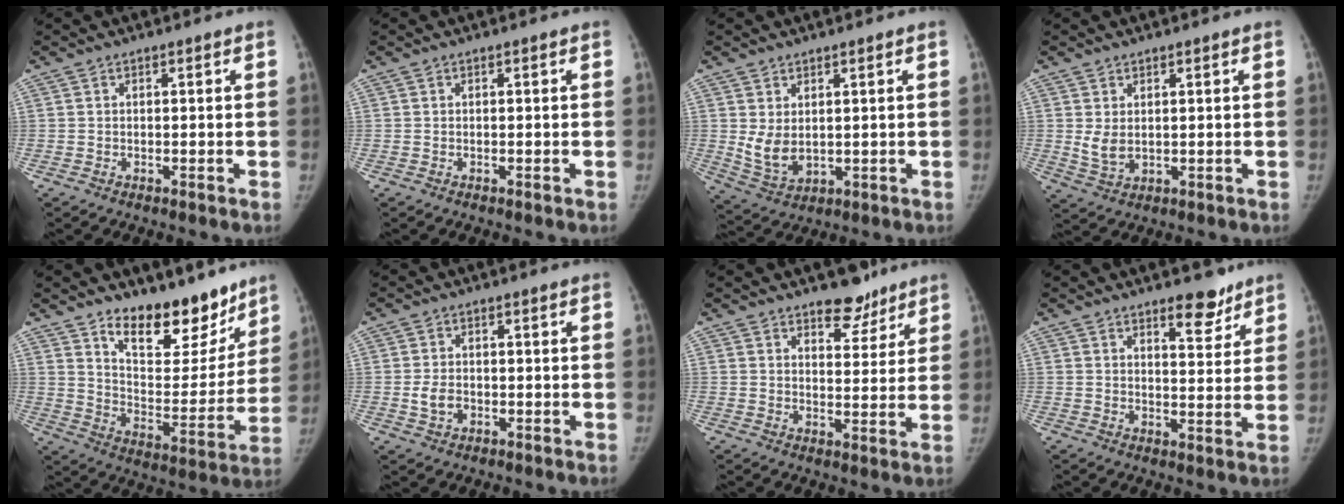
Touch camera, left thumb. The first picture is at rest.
{"total": 0.0}
{"total": 5.8, "force": [1.3, 3.8, 4.3], "torque": [-0.074, -0.018, 0.041]}
{"total": 3.7, "force": [0.9, 2.4, 2.7], "torque": [-0.046, -0.013, 0.028]}
{"total": 17.9, "force": [13.0, 8.2, 9.2], "torque": [-0.070, -0.103, 0.202]}
{"total": 3.3, "force": [-0.7, 2.5, 2.1], "torque": [-0.037, 0.004, -0.011]}
{"total": 6.8, "force": [5.2, 3.3, 2.8], "torque": [-0.006, -0.034, 0.077]}
{"total": 6.3, "force": [4.6, 2.5, 3.5], "torque": [-0.023, -0.032, 0.064]}